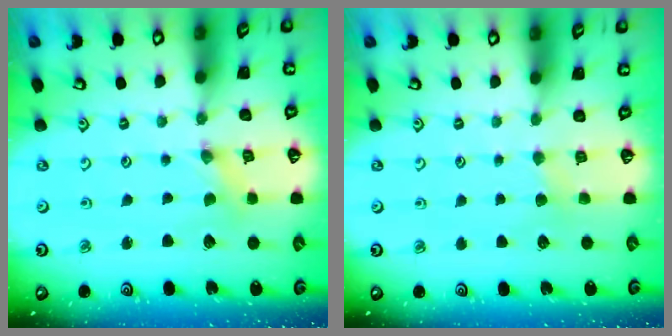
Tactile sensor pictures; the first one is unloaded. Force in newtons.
{"total": 2.4, "press": 2.3, "slide": 0.4}